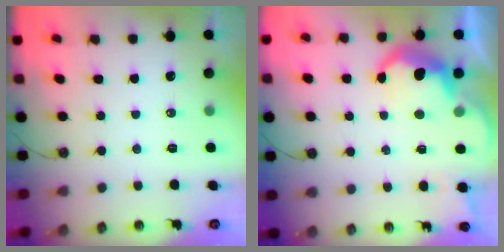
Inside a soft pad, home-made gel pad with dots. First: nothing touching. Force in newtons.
{"total": 8.3, "press": 8.2, "slide": 0.8}